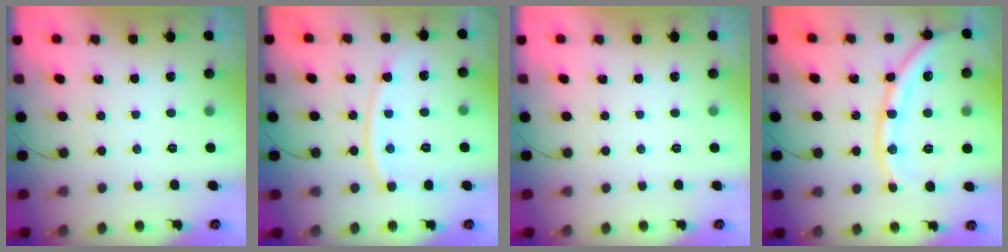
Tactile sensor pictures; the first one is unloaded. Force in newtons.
{"total": 12.0, "press": 11.9, "slide": 1.3}
{"total": 0.0}
{"total": 15.1, "press": 14.9, "slide": 1.8}